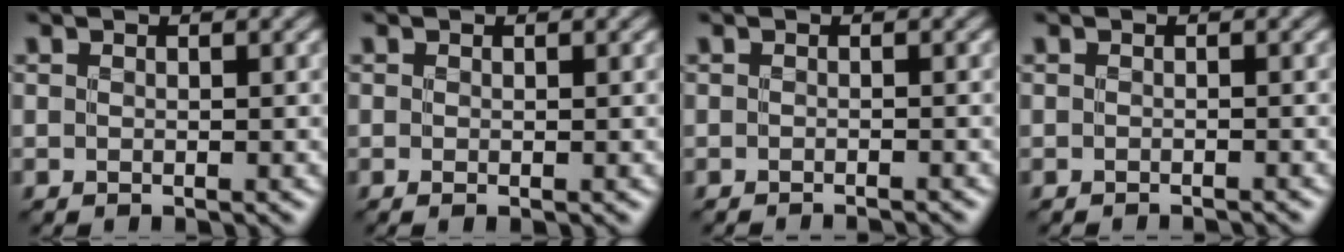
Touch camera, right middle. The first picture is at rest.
{"total": 0.5, "force": [-0.1, 0.1, 0.5], "torque": [-0.010, -0.005, -0.003]}
{"total": 1.5, "force": [-1.4, 0.2, 0.7], "torque": [0.004, -0.002, -0.020]}
{"total": 1.3, "force": [-1.2, 0.2, 0.4], "torque": [0.006, -0.002, -0.017]}